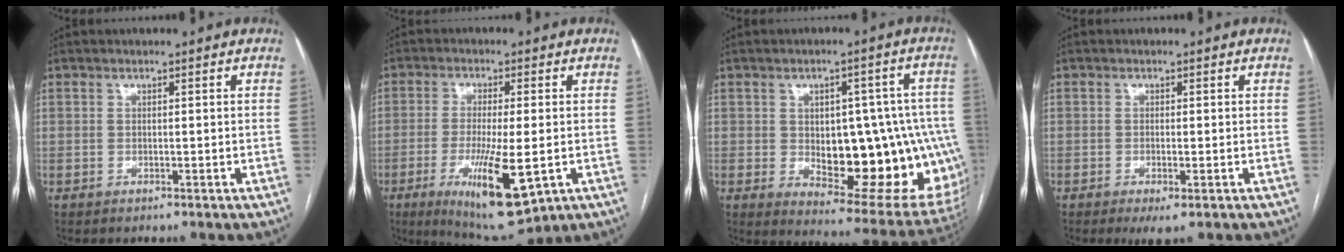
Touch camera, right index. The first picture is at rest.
{"total": 13.0, "force": [-4.2, 2.5, 12.0], "torque": [-0.209, -0.034, -0.058]}
{"total": 21.8, "force": [-2.8, 9.5, 19.5], "torque": [-0.174, 0.020, -0.006]}
{"total": 2.5, "force": [-1.2, 0.5, 2.2], "torque": [-0.035, -0.007, -0.014]}